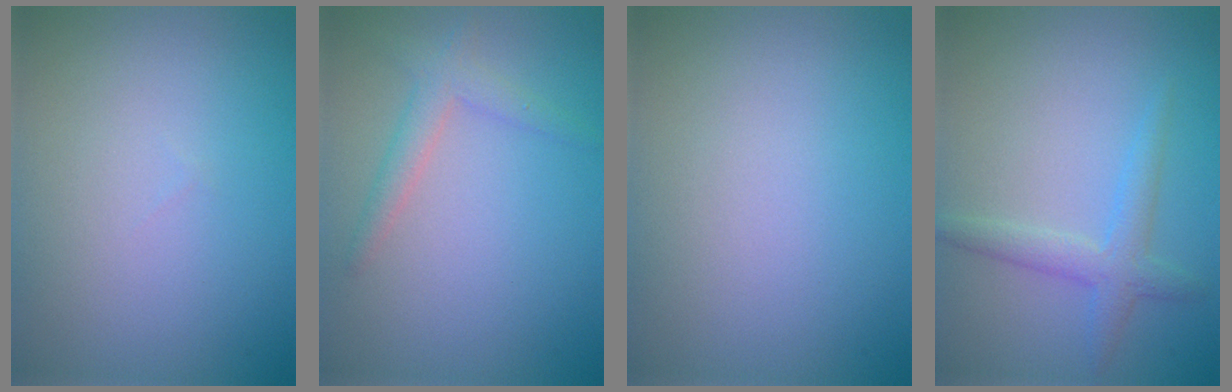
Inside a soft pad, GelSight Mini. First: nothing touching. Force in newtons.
{"total": 2.1, "press": 2.1, "slide": 0.1}
{"total": 0.0}
{"total": 1.8, "press": 1.8, "slide": 0.1}